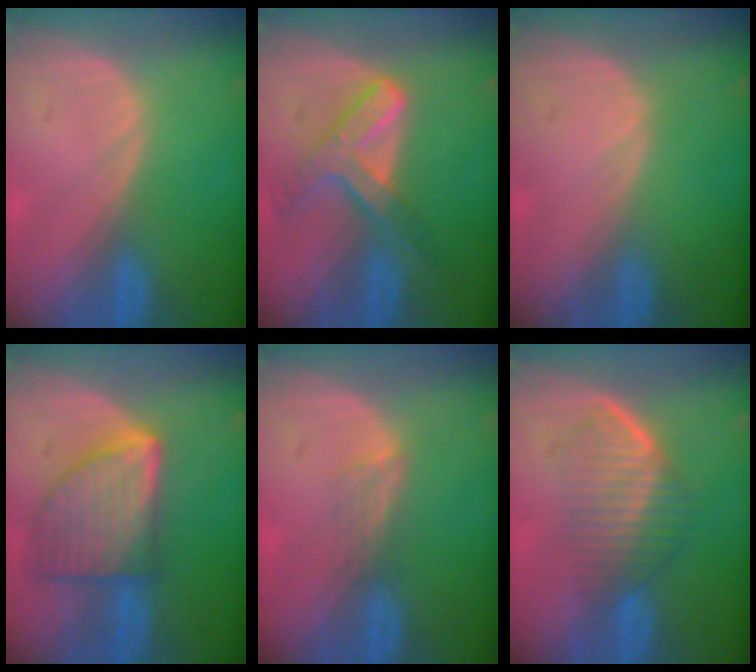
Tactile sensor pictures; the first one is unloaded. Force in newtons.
{"total": 7.4, "press": 6.3, "slide": 3.9}
{"total": 0.0}
{"total": 9.1, "press": 9.1, "slide": 0.4}
{"total": 2.0, "press": 1.6, "slide": 1.3}
{"total": 7.0, "press": 6.1, "slide": 3.5}